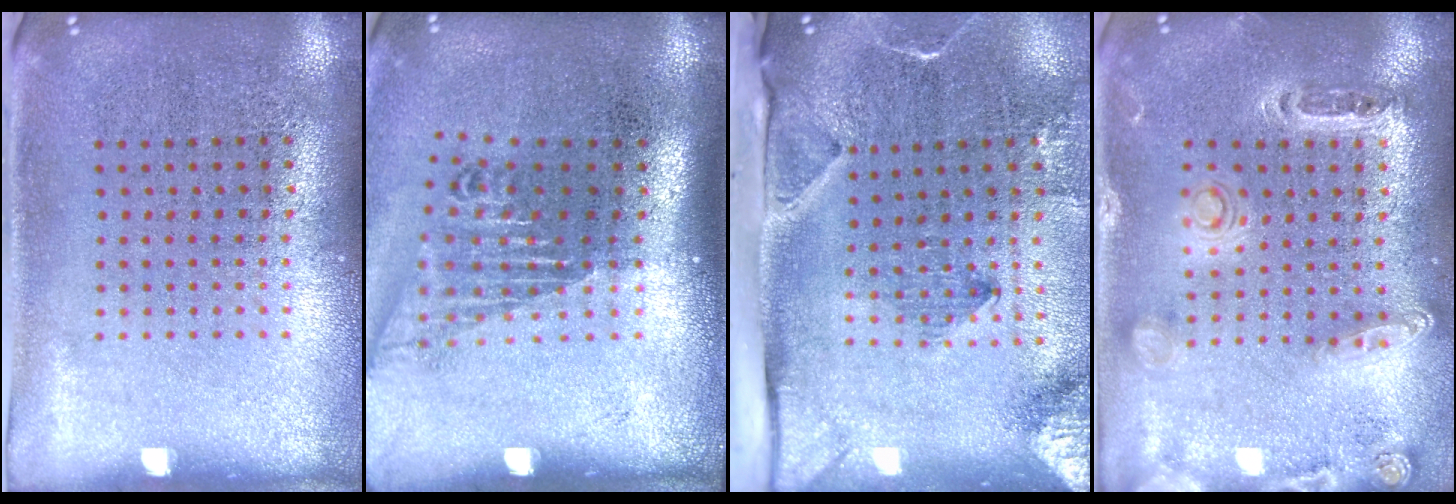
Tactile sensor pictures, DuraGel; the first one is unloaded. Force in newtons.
{"total": 1.7, "press": 1.3, "slide": 1.2}
{"total": 3.4, "press": 2.3, "slide": 2.4}
{"total": 1.4, "press": 1.4, "slide": 0.3}